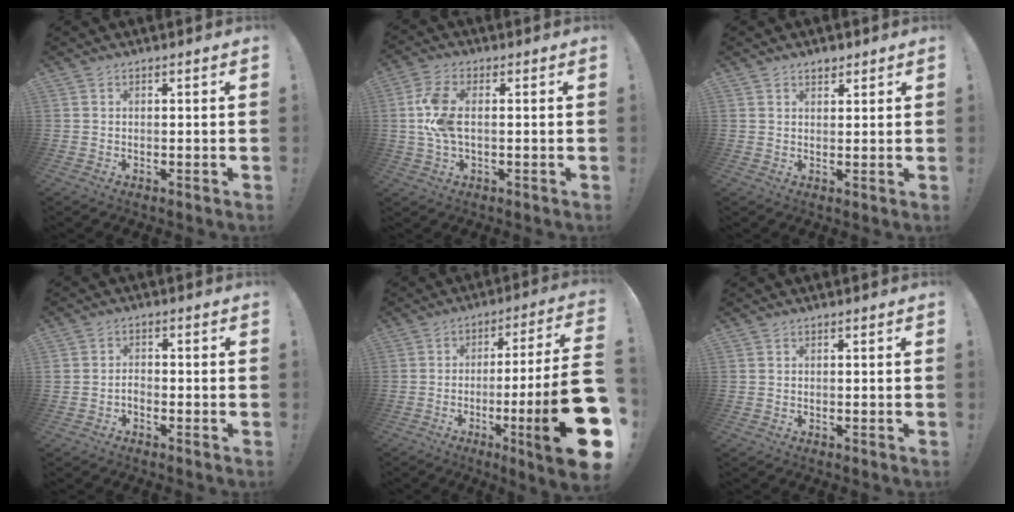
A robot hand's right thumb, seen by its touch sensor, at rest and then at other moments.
{"total": 9.0, "force": [0.2, 4.5, 7.8], "torque": [-0.152, -0.001, 0.005]}
{"total": 1.9, "force": [1.5, 1.1, 0.6], "torque": [-0.005, -0.007, 0.027]}
{"total": 1.9, "force": [-1.5, 1.0, 0.4], "torque": [-0.009, 0.007, -0.027]}
{"total": 22.3, "force": [-6.5, 1.6, 21.3], "torque": [-0.317, 0.010, -0.097]}
{"total": 0.0}